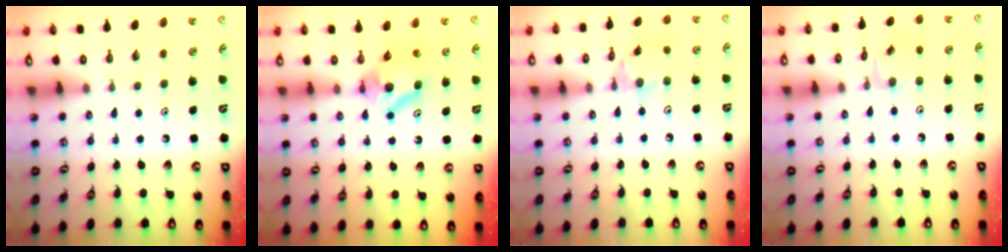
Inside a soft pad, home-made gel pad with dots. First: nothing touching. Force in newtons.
{"total": 8.6, "press": 8.6, "slide": 0.4}
{"total": 2.8, "press": 2.8, "slide": 0.1}
{"total": 2.7, "press": 2.7, "slide": 0.5}